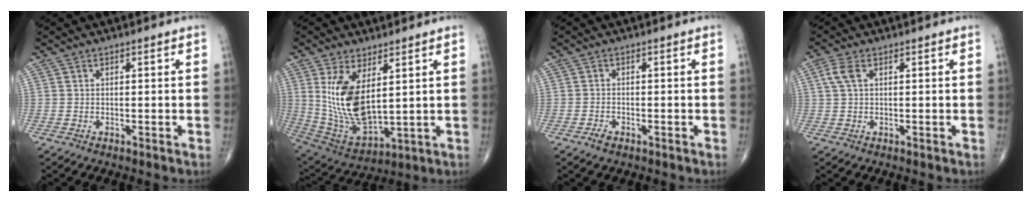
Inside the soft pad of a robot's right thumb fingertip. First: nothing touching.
{"total": 14.5, "force": [3.6, 7.0, 12.2], "torque": [-0.228, -0.025, 0.095]}
{"total": 1.7, "force": [-1.1, 0.9, 0.9], "torque": [-0.017, 0.008, -0.018]}
{"total": 3.0, "force": [0.9, 1.5, 2.4], "torque": [-0.070, 0.014, 0.019]}